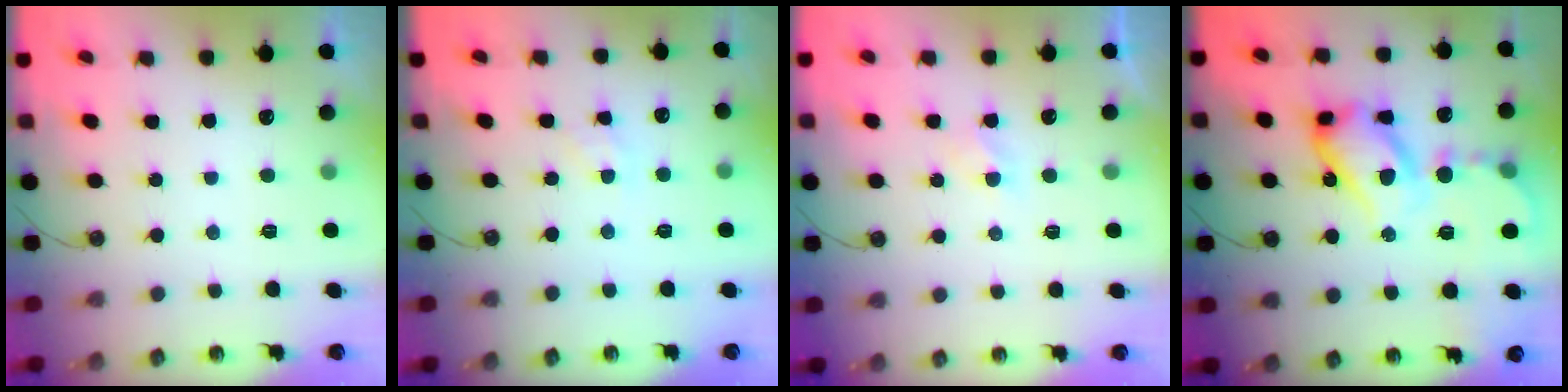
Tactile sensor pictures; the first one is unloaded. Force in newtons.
{"total": 2.6, "press": 2.6, "slide": 0.4}
{"total": 2.8, "press": 2.7, "slide": 0.6}
{"total": 19.8, "press": 19.7, "slide": 2.0}